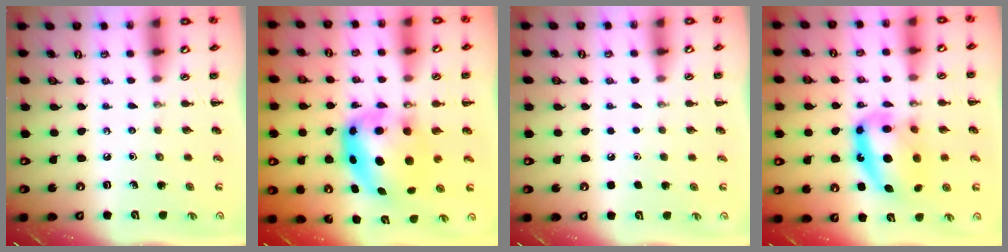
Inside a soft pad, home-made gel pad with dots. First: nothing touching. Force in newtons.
{"total": 7.5, "press": 7.2, "slide": 1.9}
{"total": 1.7, "press": 1.7, "slide": 0.1}
{"total": 14.6, "press": 14.1, "slide": 3.8}